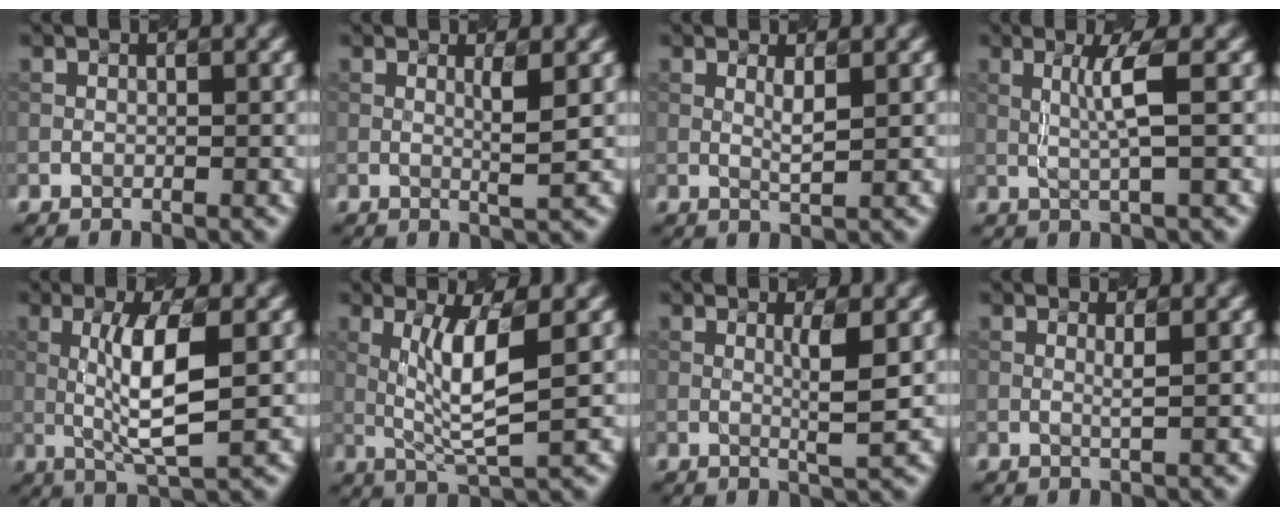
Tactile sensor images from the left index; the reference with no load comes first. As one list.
[{"total": 2.0, "force": [0.3, 0.1, 1.9], "torque": [-0.033, -0.002, 0.009]}, {"total": 1.3, "force": [0.4, 0.0, 1.2], "torque": [-0.026, -0.001, 0.013]}, {"total": 2.6, "force": [0.2, -0.2, 2.5], "torque": [-0.057, 0.000, 0.017]}, {"total": 5.7, "force": [0.2, 0.9, 5.6], "torque": [-0.110, 0.002, 0.018]}, {"total": 5.2, "force": [0.7, 0.8, 5.1], "torque": [-0.103, -0.004, 0.030]}, {"total": 2.8, "force": [0.3, 0.2, 2.7], "torque": [-0.046, -0.004, 0.012]}, {"total": 0.8, "force": [0.2, 0.0, 0.8], "torque": [-0.015, 0.001, 0.005]}]